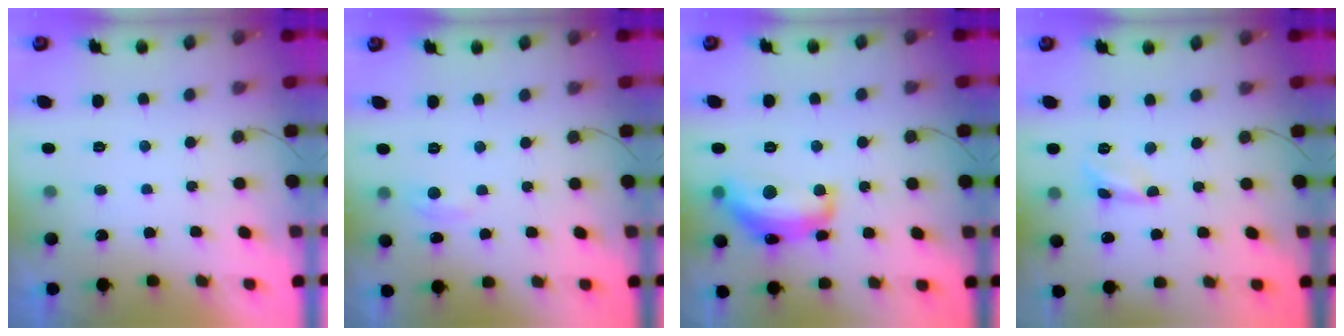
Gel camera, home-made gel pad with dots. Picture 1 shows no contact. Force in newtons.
{"total": 2.3, "press": 2.3, "slide": 0.3}
{"total": 14.6, "press": 14.5, "slide": 0.8}
{"total": 2.0, "press": 2.0, "slide": 0.2}